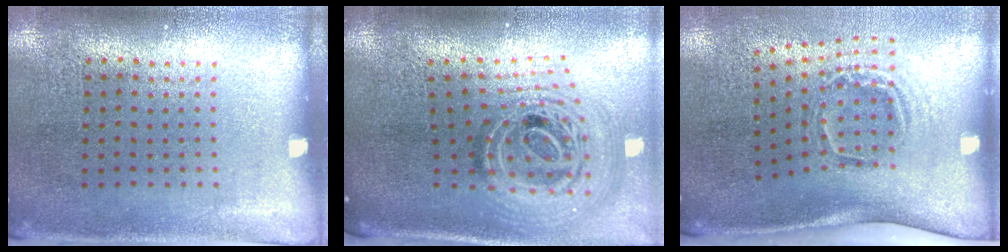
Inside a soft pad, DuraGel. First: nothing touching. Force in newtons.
{"total": 2.3, "press": 1.7, "slide": 1.5}
{"total": 2.0, "press": 1.3, "slide": 1.6}